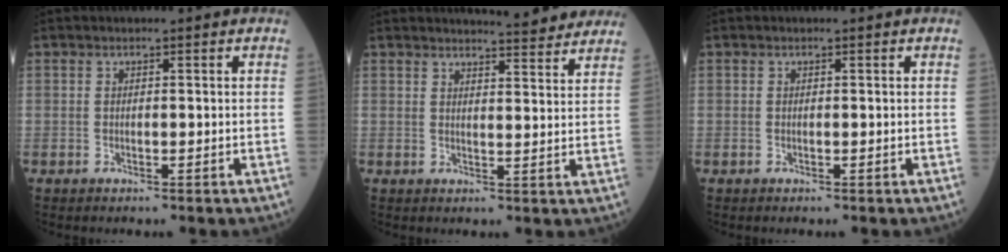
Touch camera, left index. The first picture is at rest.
{"total": 8.1, "force": [7.8, 0.6, 2.1], "torque": [-0.026, -0.010, 0.082]}
{"total": 0.0}